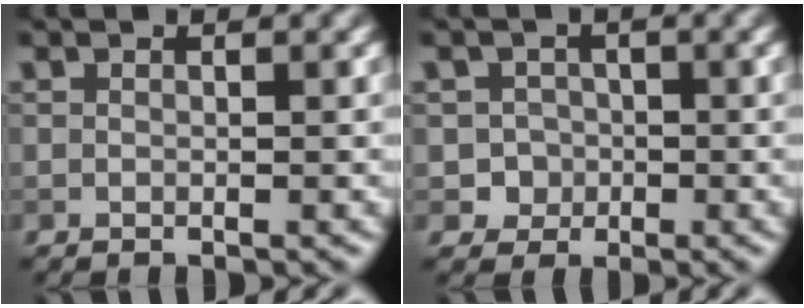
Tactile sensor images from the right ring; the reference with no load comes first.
{"total": 2.3, "force": [-0.5, 2.2, 0.2], "torque": [0.015, 0.005, -0.012]}